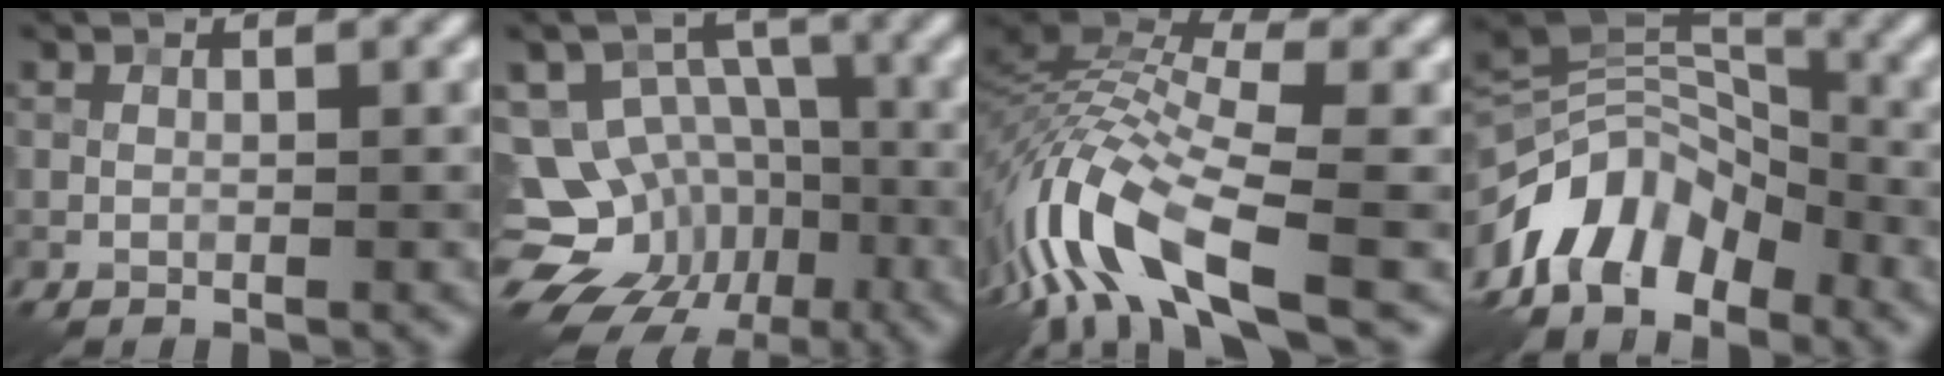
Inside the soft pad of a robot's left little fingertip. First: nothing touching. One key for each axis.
{"total": 15.1, "fx": -7.2, "fy": 12.2, "fz": 5.2, "tx": -0.095, "ty": -0.017, "tz": -0.122}
{"total": 12.1, "fx": -5.4, "fy": 4.7, "fz": 9.8, "tx": -0.202, "ty": 0.005, "tz": -0.108}
{"total": 10.3, "fx": -6.0, "fy": 5.6, "fz": 6.2, "tx": -0.101, "ty": 0.017, "tz": -0.129}